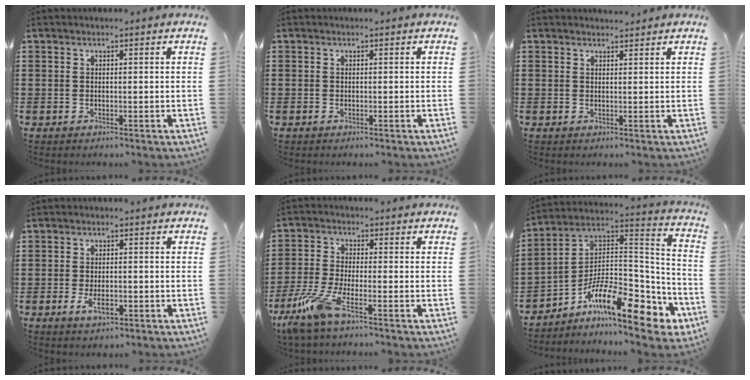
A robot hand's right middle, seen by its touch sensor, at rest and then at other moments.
{"total": 0.0}
{"total": 1.1, "force": [1.1, 0.2, 0.1], "torque": [-0.004, 0.001, 0.020]}
{"total": 3.1, "force": [-1.2, 1.3, 2.6], "torque": [-0.053, -0.009, -0.027]}
{"total": 7.1, "force": [-4.5, 1.4, 5.4], "torque": [-0.140, -0.021, -0.090]}
{"total": 12.4, "force": [-7.3, 4.1, 9.0], "torque": [-0.163, 0.003, -0.136]}